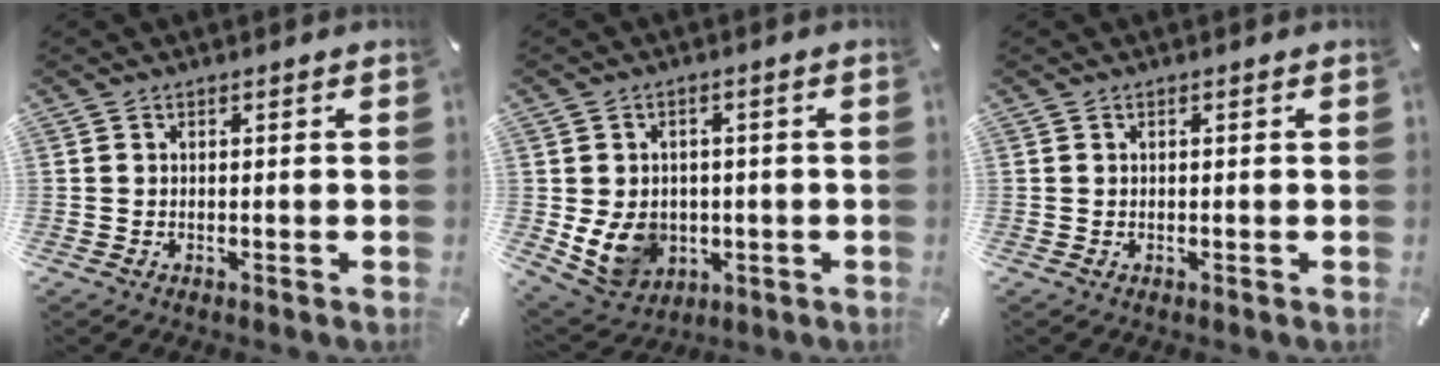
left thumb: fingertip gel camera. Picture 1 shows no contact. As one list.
[{"total": 9.8, "force": [-1.4, 8.3, 5.0], "torque": [-0.114, 0.008, -0.022]}, {"total": 0.0}]